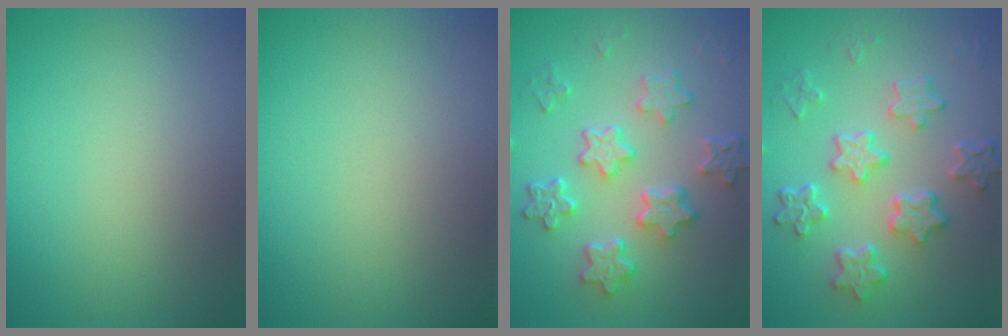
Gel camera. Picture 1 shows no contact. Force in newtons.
{"total": 0.0}
{"total": 5.9, "press": 5.0, "slide": 3.2}
{"total": 5.8, "press": 4.6, "slide": 3.6}